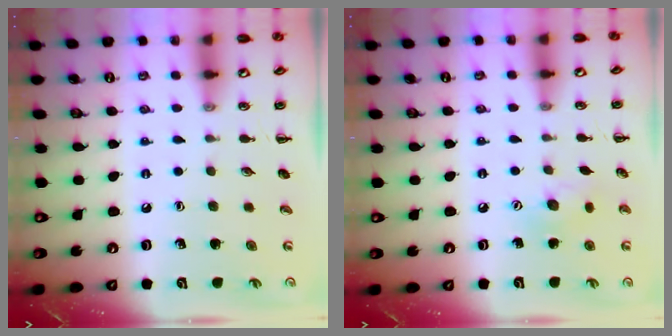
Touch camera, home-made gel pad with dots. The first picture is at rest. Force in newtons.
{"total": 6.6, "press": 6.6, "slide": 1.0}